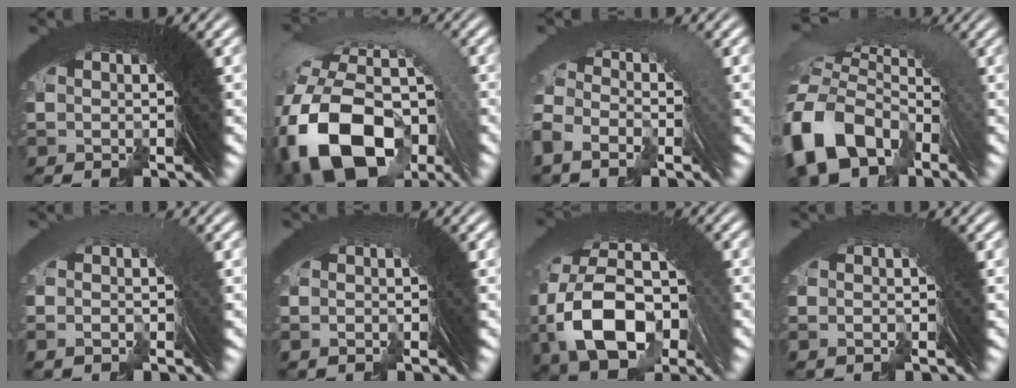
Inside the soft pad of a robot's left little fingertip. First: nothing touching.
{"total": 13.5, "force": [-1.7, 9.2, 9.8], "torque": [-0.205, -0.040, -0.009]}
{"total": 1.9, "force": [-0.2, 1.2, 1.4], "torque": [-0.016, 0.008, -0.006]}
{"total": 8.7, "force": [-0.4, 6.3, 6.0], "torque": [-0.132, -0.024, 0.004]}
{"total": 0.8, "force": [0.0, 0.3, 0.8], "torque": [0.023, 0.021, -0.009]}
{"total": 1.0, "force": [-0.7, -0.4, -0.6], "torque": [0.023, 0.007, -0.015]}
{"total": 10.8, "force": [0.6, 7.2, 8.0], "torque": [-0.168, -0.019, 0.025]}
{"total": 0.8, "force": [-0.7, -0.2, -0.3], "torque": [0.019, 0.008, -0.015]}